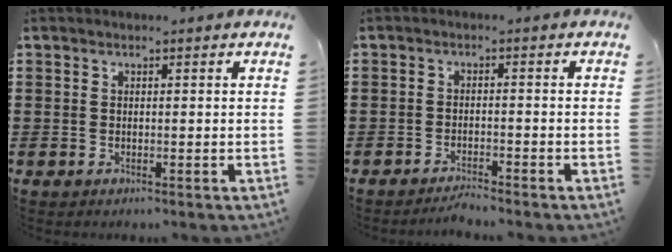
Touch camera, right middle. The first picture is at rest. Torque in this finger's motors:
{"motor_torque": [-0.43, 0.18, -0.03, -0.05]}